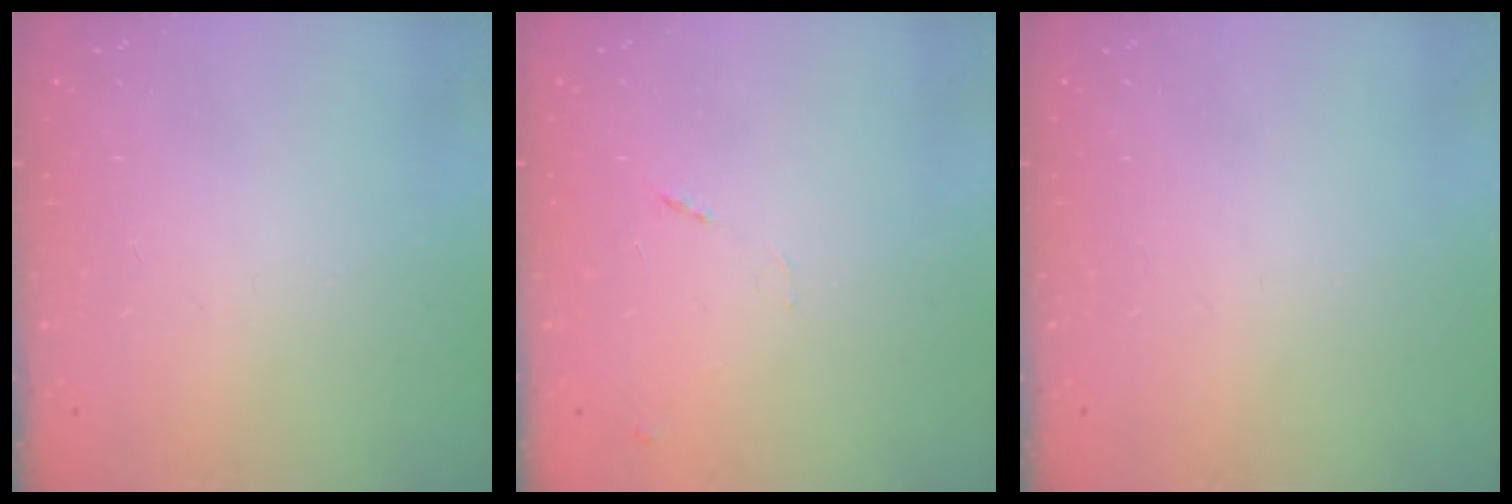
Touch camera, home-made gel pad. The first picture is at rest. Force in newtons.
{"total": 7.6, "press": 7.6, "slide": 0.9}
{"total": 0.0}